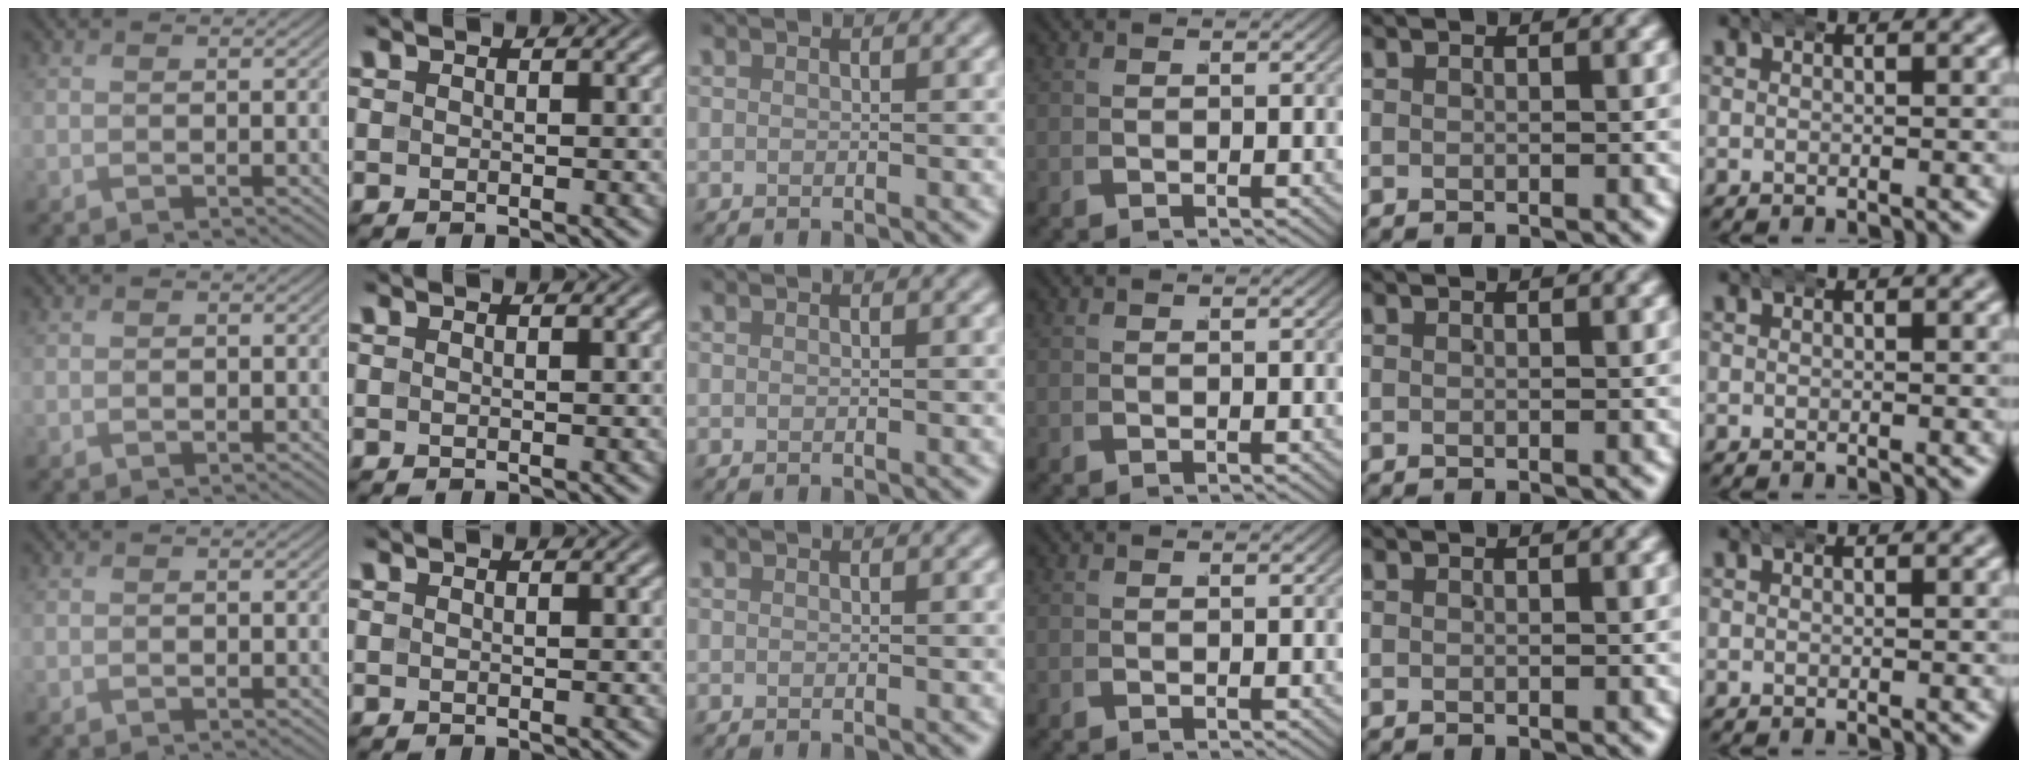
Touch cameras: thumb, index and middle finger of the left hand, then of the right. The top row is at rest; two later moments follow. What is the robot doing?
{"motion": "wrap", "object": "aluminum foil"}